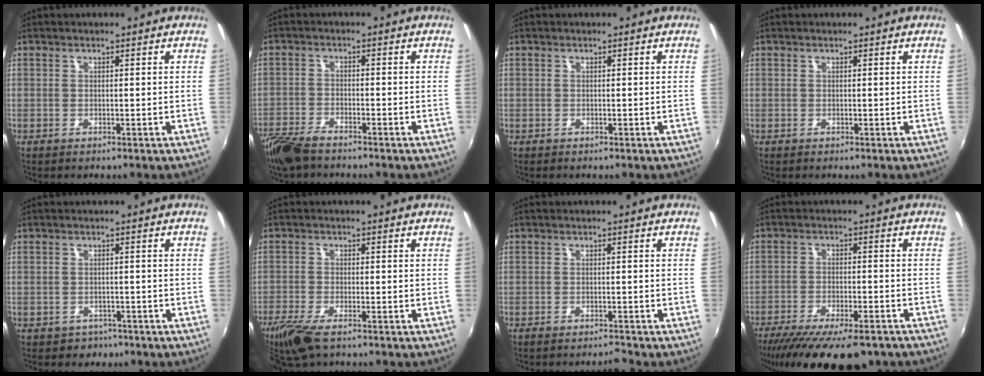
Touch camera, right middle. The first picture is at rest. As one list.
[{"total": 7.5, "force": [-6.1, 2.2, 3.7], "torque": [-0.099, -0.023, -0.121]}, {"total": 0.7, "force": [-0.3, 0.6, -0.1], "torque": [0.001, 0.002, -0.003]}, {"total": 0.0}, {"total": 2.9, "force": [-1.9, 2.1, 0.2], "torque": [-0.012, -0.003, -0.026]}, {"total": 7.7, "force": [-5.7, 2.1, 4.8], "torque": [-0.123, -0.026, -0.111]}, {"total": 2.0, "force": [-2.0, 0.0, 0.4], "torque": [-0.017, -0.009, -0.038]}, {"total": 17.5, "force": [-13.5, 4.9, 10.0], "torque": [-0.196, -0.048, -0.201]}]